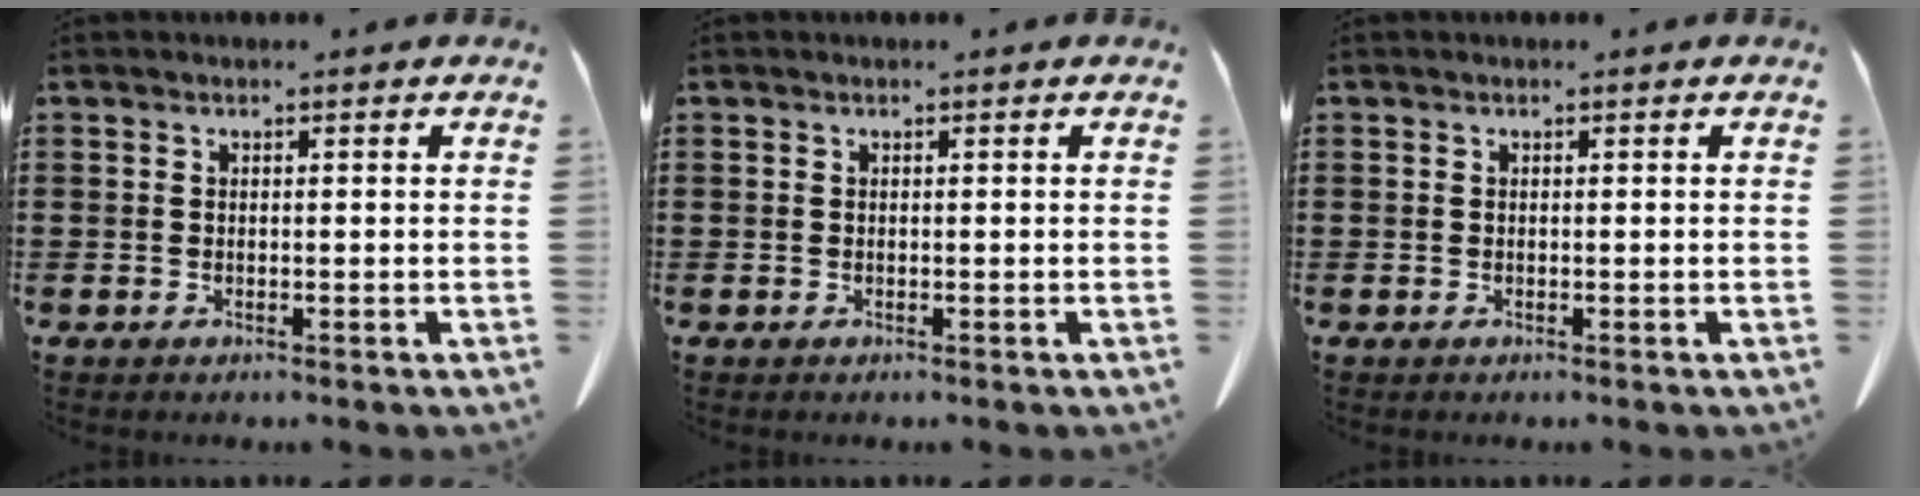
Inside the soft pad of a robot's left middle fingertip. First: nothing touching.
{"total": 0.0}
{"total": 0.0}